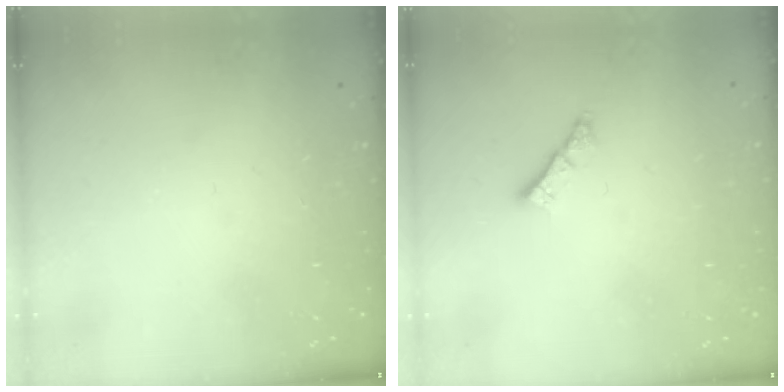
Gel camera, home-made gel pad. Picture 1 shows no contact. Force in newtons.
{"total": 1.2, "press": 1.2, "slide": 0.3}